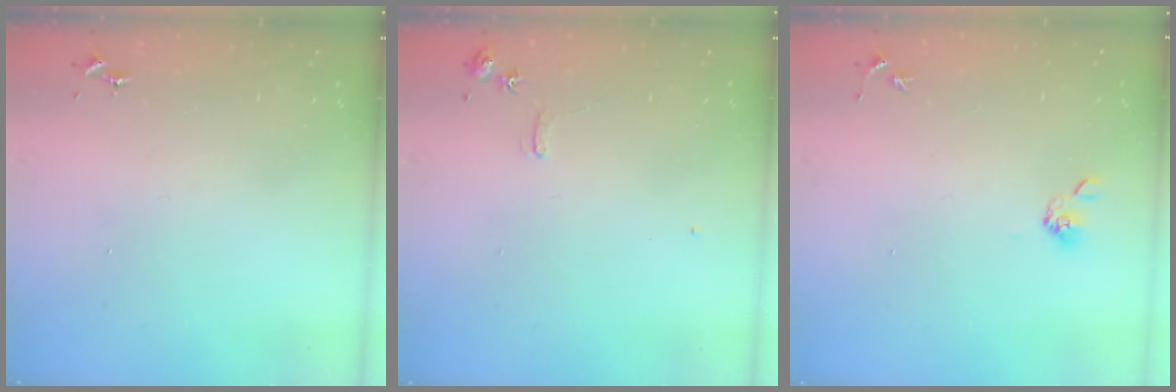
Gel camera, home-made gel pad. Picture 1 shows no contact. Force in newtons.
{"total": 6.2, "press": 6.2, "slide": 0.8}
{"total": 5.0, "press": 4.7, "slide": 1.7}